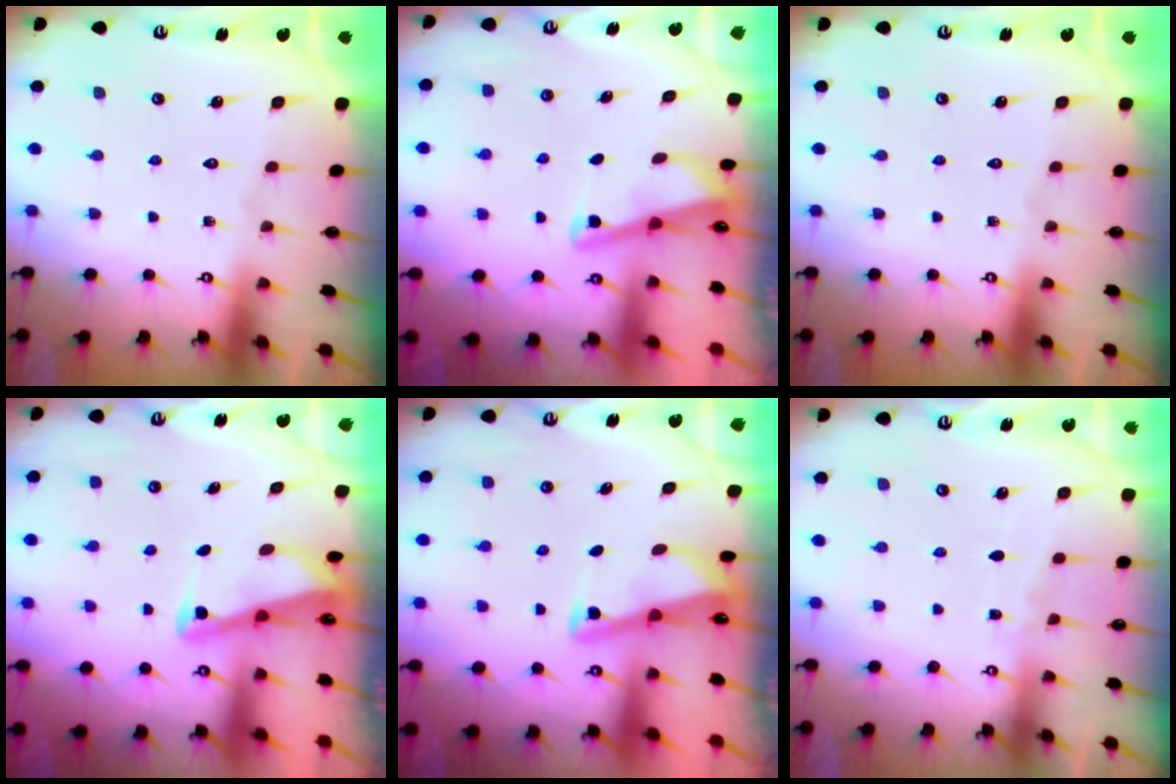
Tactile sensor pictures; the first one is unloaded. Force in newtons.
{"total": 2.8, "press": 2.8, "slide": 0.4}
{"total": 0.0}
{"total": 2.7, "press": 2.7, "slide": 0.3}
{"total": 2.9, "press": 2.9, "slide": 0.4}
{"total": 3.2, "press": 3.1, "slide": 0.3}